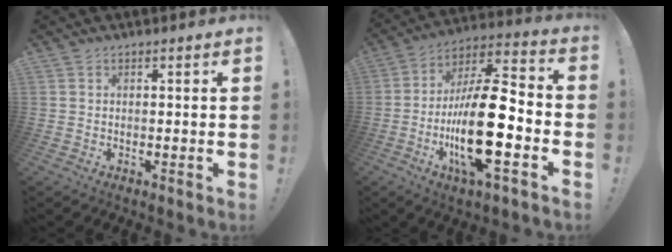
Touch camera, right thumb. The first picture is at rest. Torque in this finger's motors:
{"motor_torque": [2.42, 2.58, 1.98, -0.79, 0.29]}